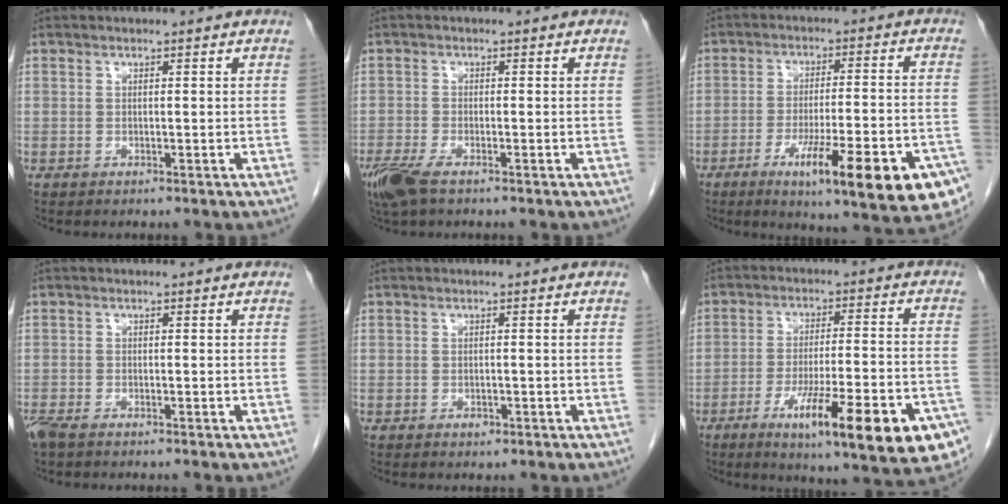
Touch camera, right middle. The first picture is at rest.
{"total": 5.0, "force": [-3.3, 1.4, 3.5], "torque": [-0.075, -0.013, -0.063]}
{"total": 19.0, "force": [-9.9, 2.7, 16.0], "torque": [-0.161, -0.011, -0.139]}
{"total": 3.0, "force": [-2.4, 0.7, 1.7], "torque": [-0.035, -0.009, -0.043]}
{"total": 0.8, "force": [-0.5, 0.5, 0.5], "torque": [-0.007, 0.001, -0.005]}
{"total": 19.5, "force": [-10.1, 2.9, 16.4], "torque": [-0.178, -0.013, -0.144]}